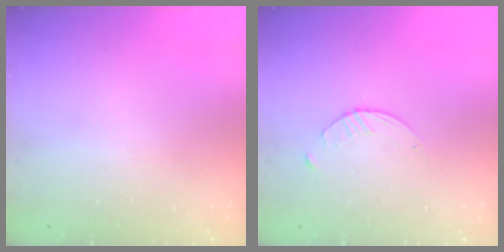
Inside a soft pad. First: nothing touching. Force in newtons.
{"total": 2.0, "press": 2.0, "slide": 0.3}